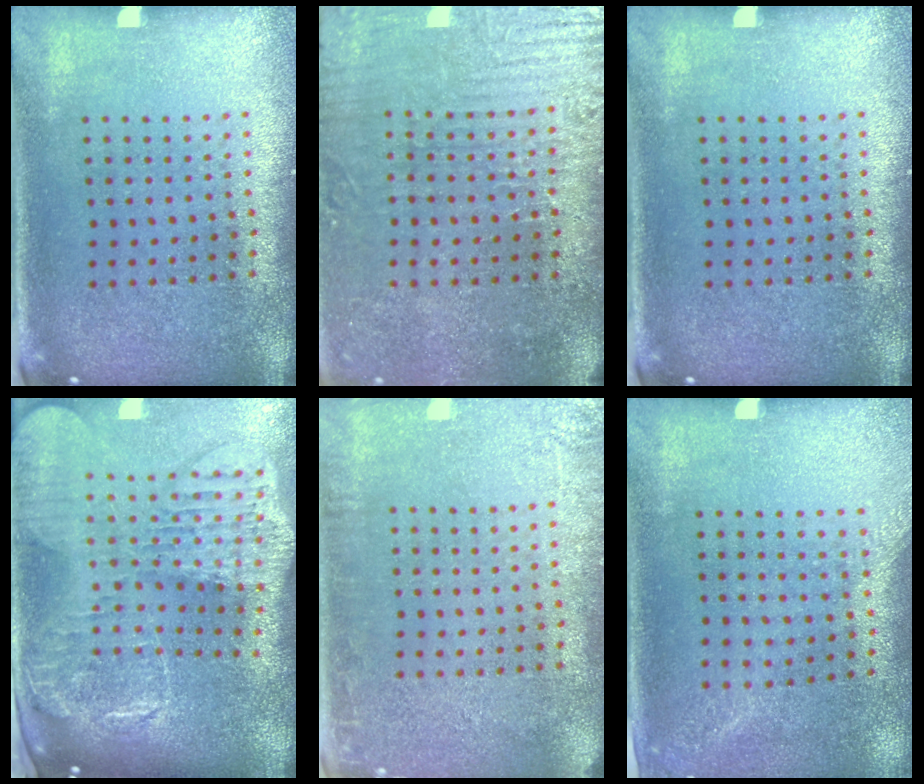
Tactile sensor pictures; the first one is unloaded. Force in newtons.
{"total": 4.1, "press": 3.8, "slide": 1.6}
{"total": 0.0}
{"total": 3.3, "press": 2.6, "slide": 2.0}
{"total": 2.9, "press": 2.9, "slide": 0.4}
{"total": 1.4, "press": 1.0, "slide": 0.9}